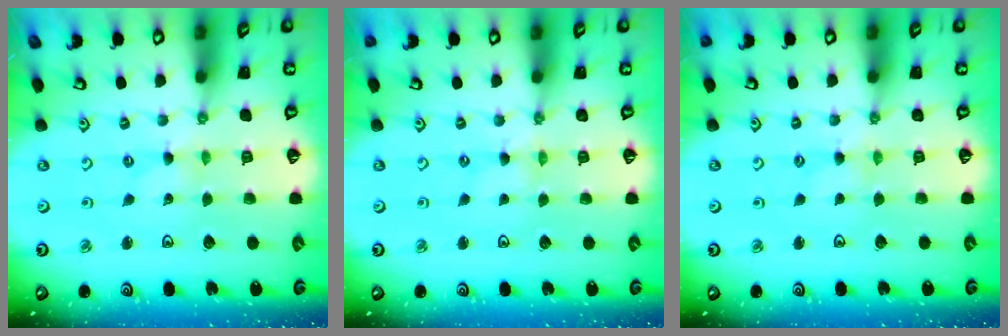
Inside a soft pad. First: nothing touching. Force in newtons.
{"total": 0.0}
{"total": 1.6, "press": 1.6, "slide": 0.3}